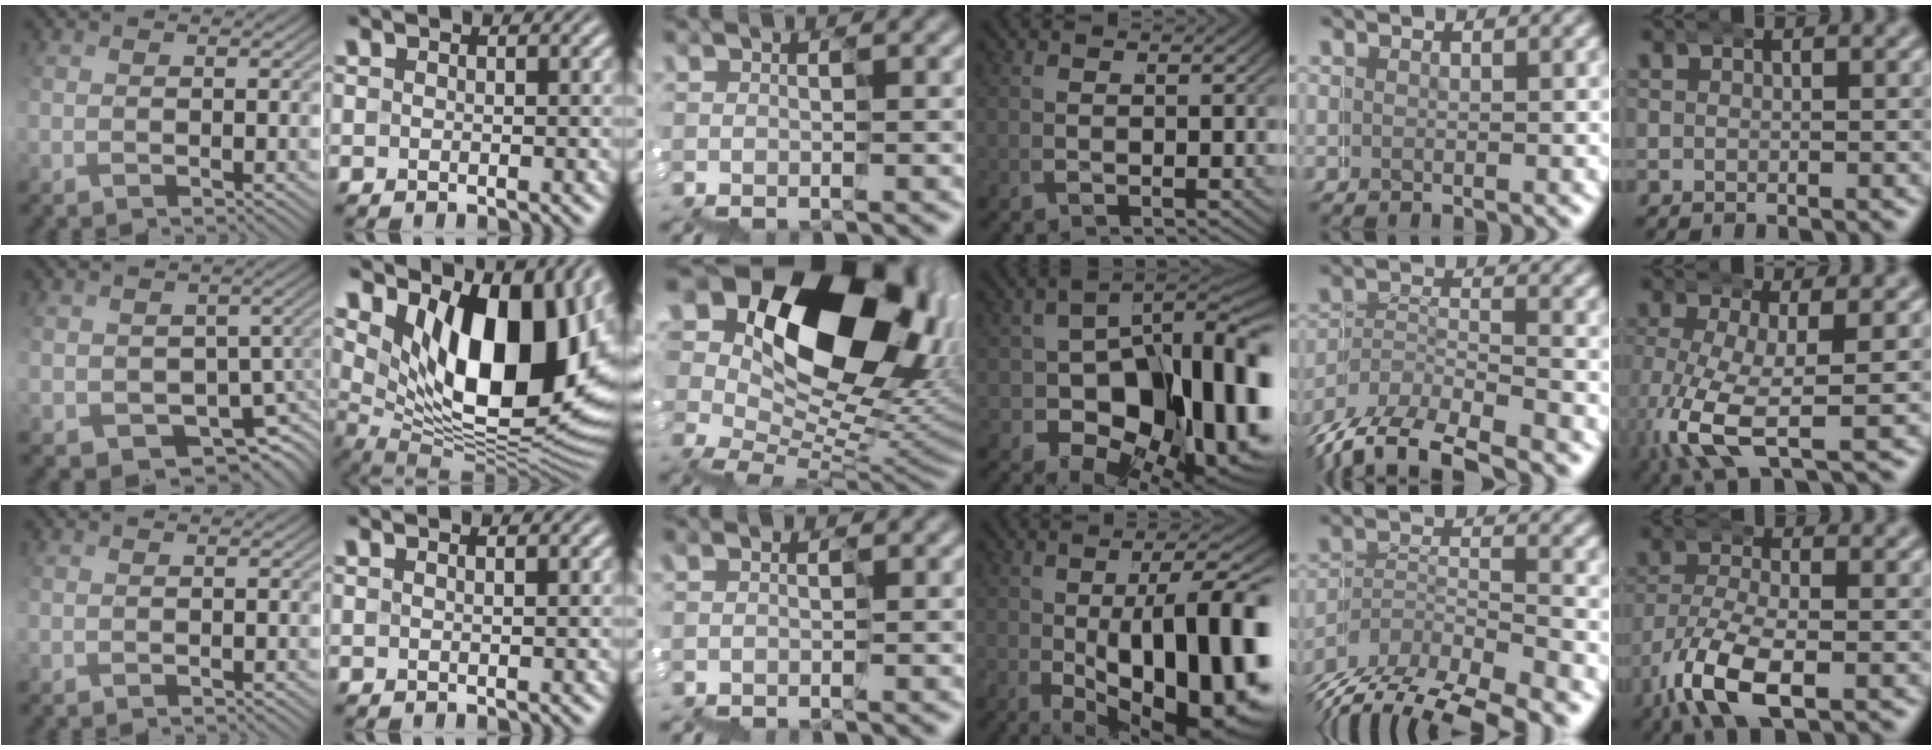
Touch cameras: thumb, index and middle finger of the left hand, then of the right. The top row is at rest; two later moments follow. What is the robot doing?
{"motion": "wrap", "object": "duck tape"}